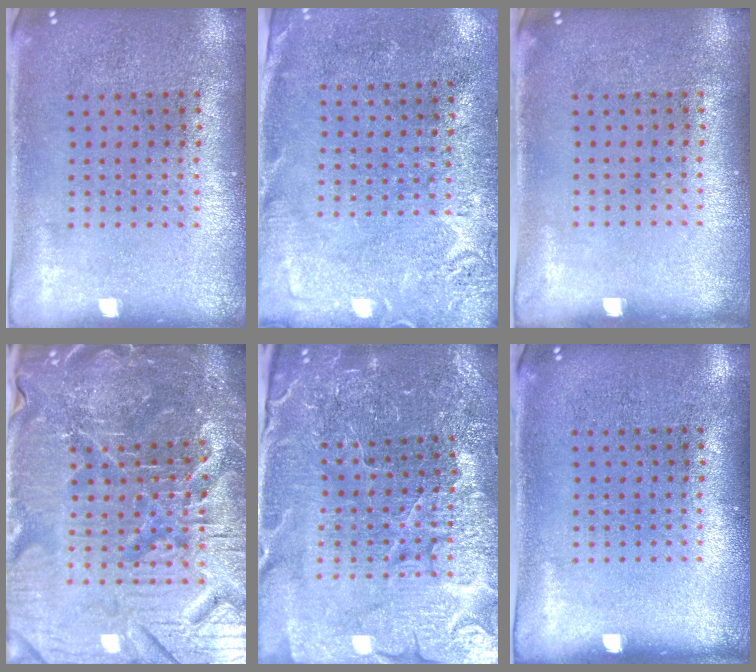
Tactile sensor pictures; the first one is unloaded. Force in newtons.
{"total": 2.7, "press": 2.4, "slide": 1.2}
{"total": 0.0}
{"total": 6.5, "press": 5.9, "slide": 2.7}
{"total": 4.6, "press": 4.4, "slide": 1.1}
{"total": 0.0}